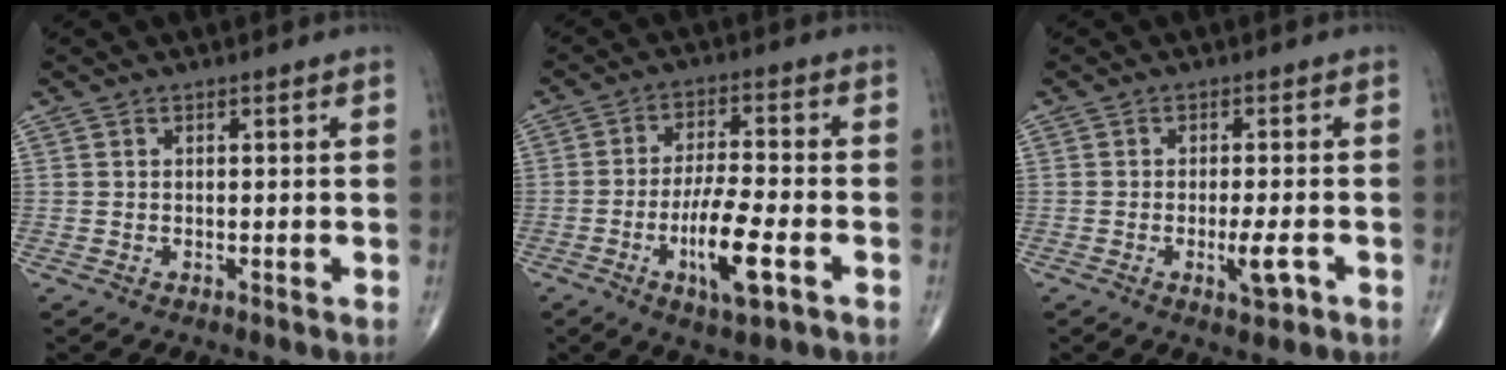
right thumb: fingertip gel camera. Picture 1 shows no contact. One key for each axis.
{"total": 10.7, "fx": -4.1, "fy": 2.7, "fz": 9.5, "tx": -0.177, "ty": 0.013, "tz": -0.071}
{"total": 3.9, "fx": -1.6, "fy": 1.0, "fz": 3.4, "tx": -0.052, "ty": 0.000, "tz": -0.023}